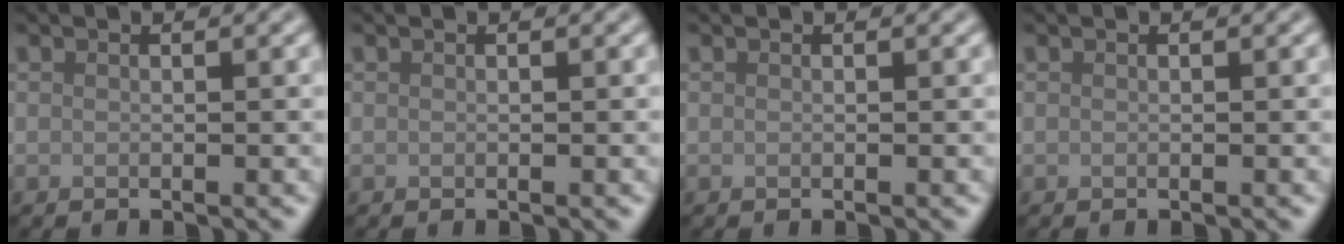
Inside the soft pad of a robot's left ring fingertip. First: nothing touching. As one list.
[{"total": 0.0}, {"total": 0.0}, {"total": 0.0}]